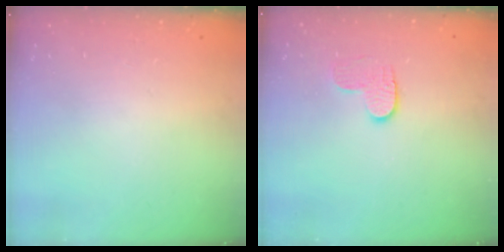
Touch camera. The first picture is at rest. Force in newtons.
{"total": 5.7, "press": 5.7, "slide": 0.5}